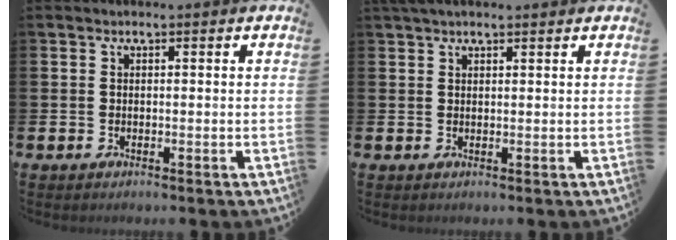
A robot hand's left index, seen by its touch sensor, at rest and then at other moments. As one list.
[{"total": 1.9, "force": [1.7, 0.4, 0.7], "torque": [-0.008, 0.001, 0.030]}]